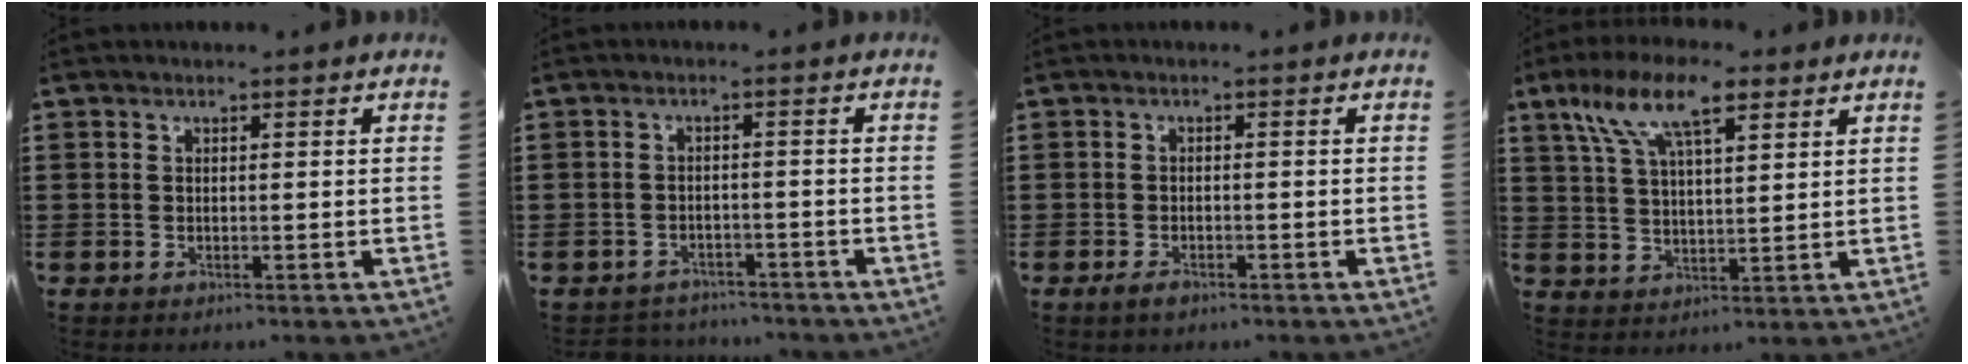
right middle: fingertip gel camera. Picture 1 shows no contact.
{"total": 2.4, "force": [-2.4, 0.5, -0.3], "torque": [-0.004, -0.003, -0.053]}
{"total": 1.4, "force": [-1.0, 0.6, 0.8], "torque": [-0.017, -0.002, -0.019]}
{"total": 10.1, "force": [6.4, 3.5, 7.1], "torque": [-0.147, 0.001, 0.111]}